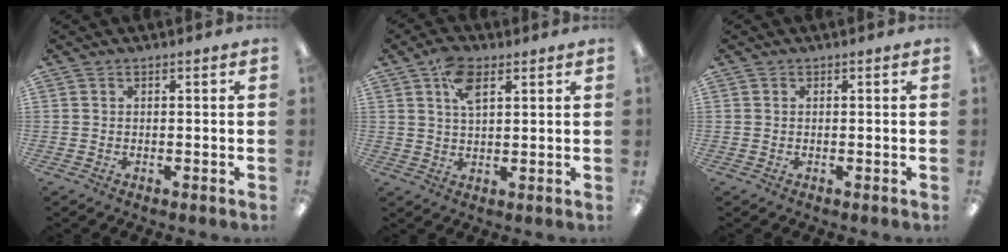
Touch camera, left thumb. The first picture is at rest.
{"total": 6.7, "force": [3.4, 3.4, 4.7], "torque": [-0.087, 0.001, 0.058]}
{"total": 0.0}